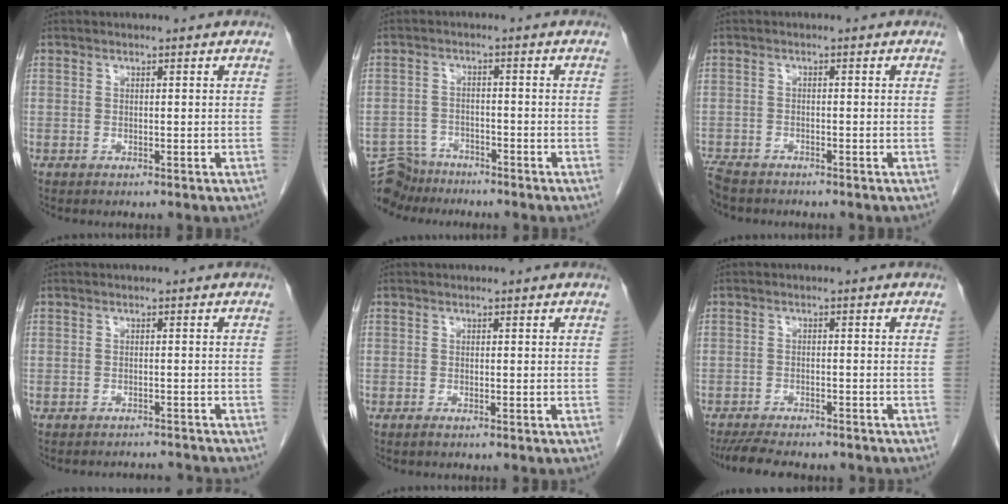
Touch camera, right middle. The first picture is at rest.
{"total": 5.7, "force": [-5.3, 2.0, -0.6], "torque": [0.014, 0.001, -0.095]}
{"total": 5.2, "force": [-4.5, 1.8, 1.9], "torque": [-0.035, -0.012, -0.078]}
{"total": 5.2, "force": [-5.2, 0.4, 0.4], "torque": [-0.003, 0.005, -0.063]}
{"total": 0.6, "force": [-0.5, 0.0, 0.4], "torque": [-0.009, -0.001, -0.009]}
{"total": 10.5, "force": [-9.3, 2.4, 4.4], "torque": [-0.073, -0.011, -0.131]}